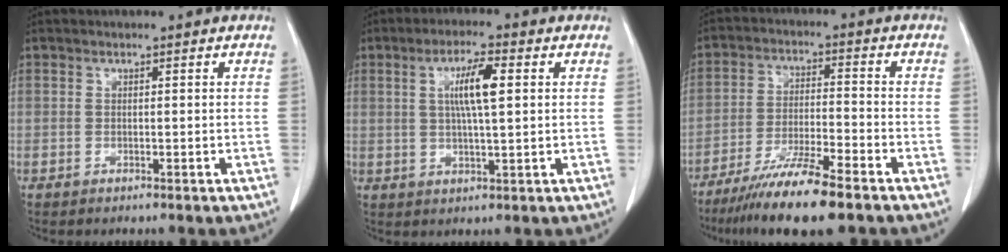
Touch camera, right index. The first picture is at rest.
{"total": 6.7, "force": [1.6, 0.7, 6.4], "torque": [-0.119, 0.004, 0.028]}
{"total": 11.2, "force": [-8.3, 0.2, 7.6], "torque": [-0.134, -0.032, -0.145]}